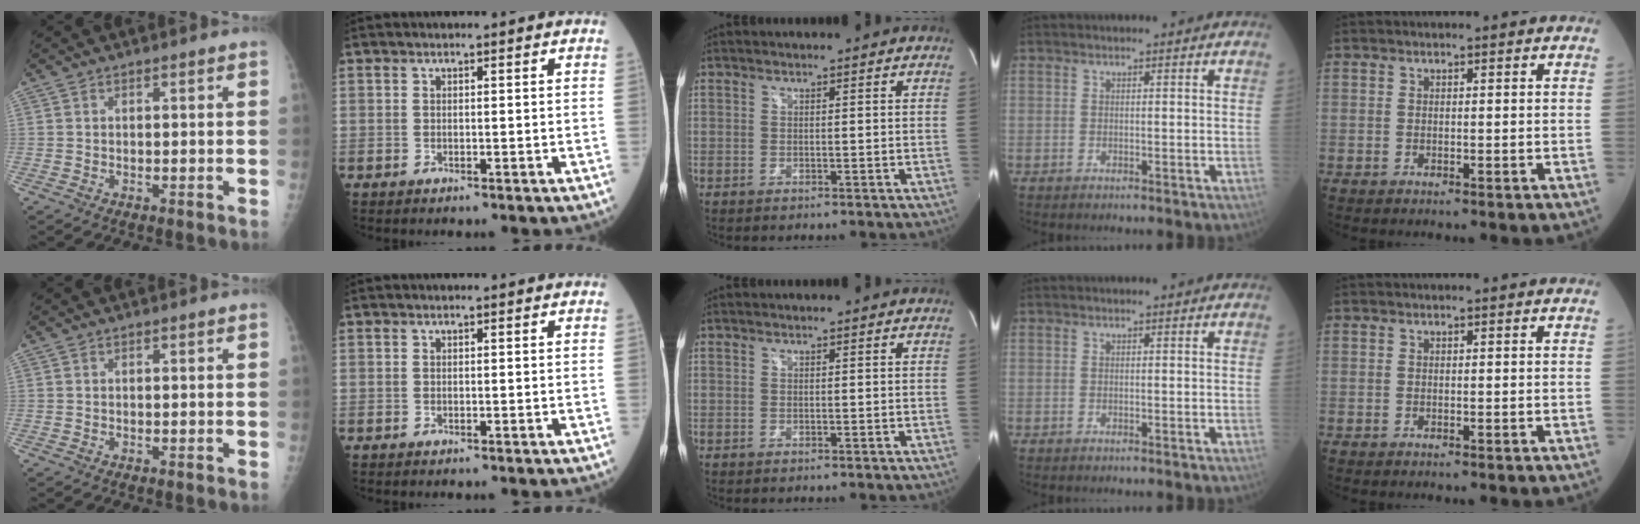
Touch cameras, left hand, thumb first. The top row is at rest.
{}